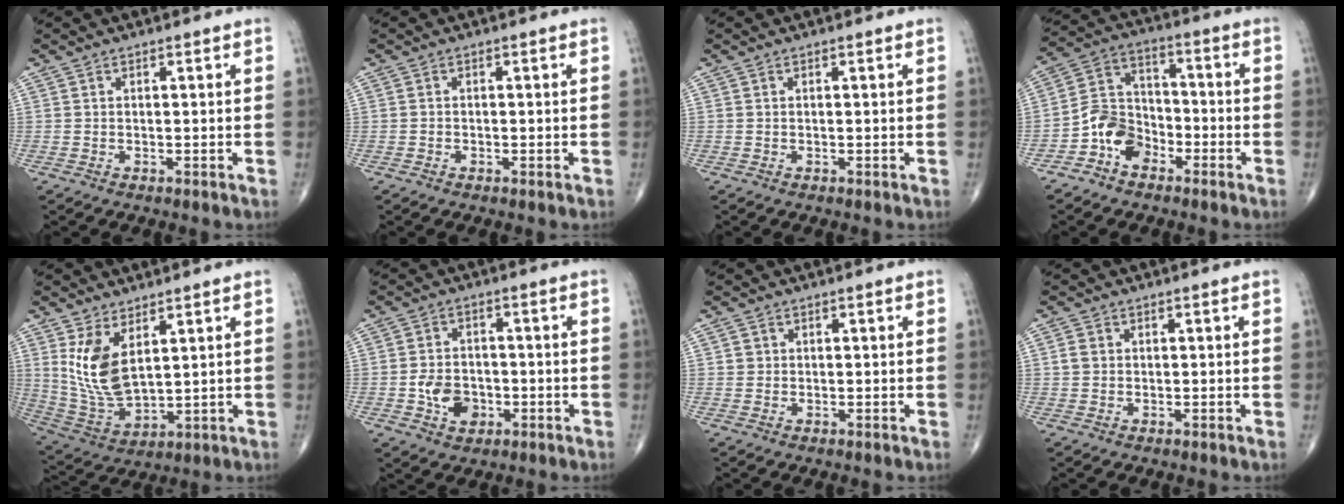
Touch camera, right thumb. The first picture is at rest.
{"total": 0.0}
{"total": 0.0}
{"total": 8.9, "force": [-4.6, 6.4, 4.1], "torque": [-0.057, 0.048, -0.097]}
{"total": 11.0, "force": [4.1, 5.5, 8.6], "torque": [-0.164, -0.028, 0.098]}
{"total": 5.9, "force": [-1.4, 4.5, 3.6], "torque": [-0.041, 0.004, -0.021]}
{"total": 1.3, "force": [0.3, 1.3, 0.2], "torque": [0.004, 0.001, 0.003]}
{"total": 2.0, "force": [0.3, 1.7, 0.9], "torque": [-0.015, 0.004, 0.006]}